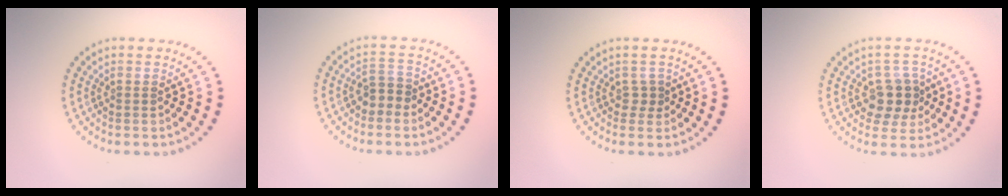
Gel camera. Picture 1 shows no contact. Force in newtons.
{"total": 2.0, "press": 1.8, "slide": 0.8}
{"total": 0.9, "press": 0.8, "slide": 0.5}
{"total": 3.6, "press": 3.3, "slide": 1.3}